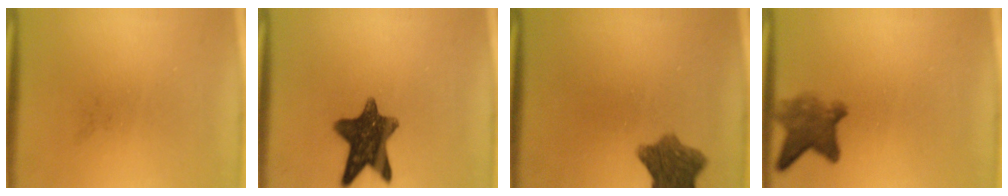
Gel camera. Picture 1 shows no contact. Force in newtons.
{"total": 11.4}
{"total": 8.2}
{"total": 5.2}